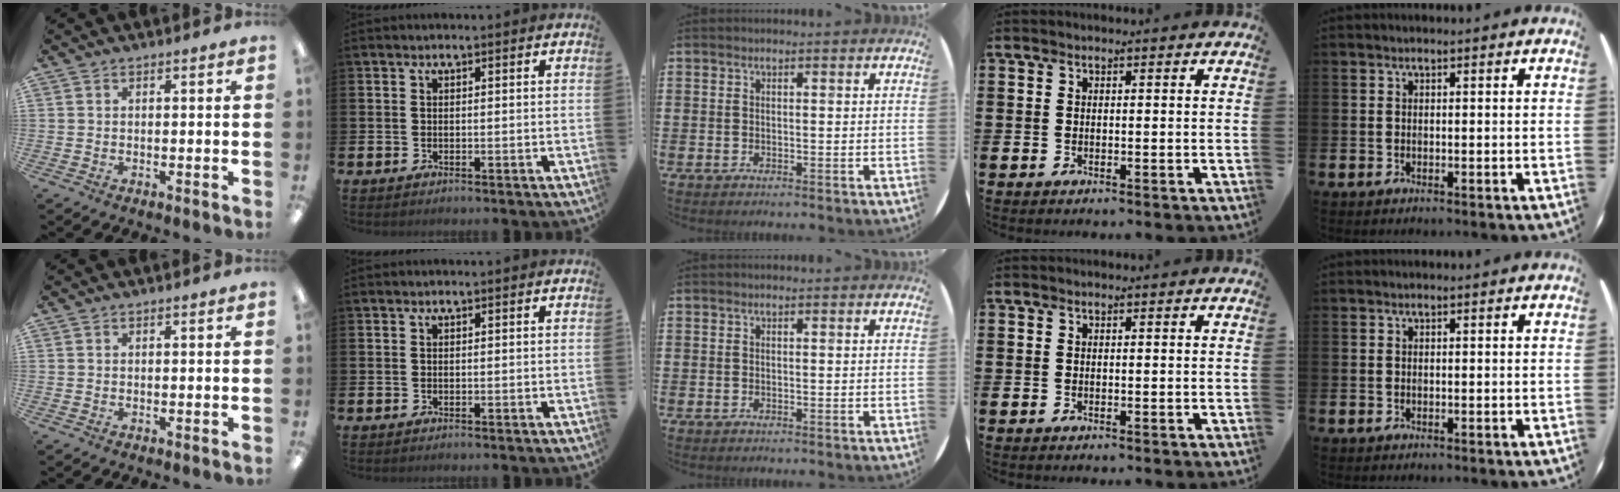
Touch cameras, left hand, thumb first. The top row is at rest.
{}